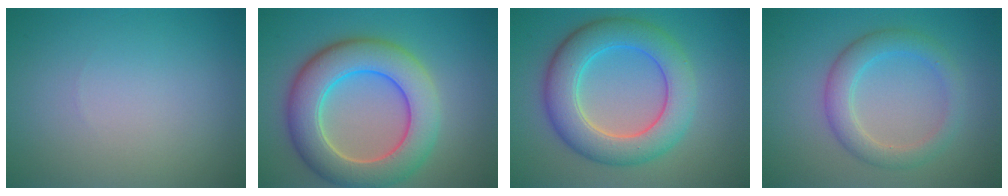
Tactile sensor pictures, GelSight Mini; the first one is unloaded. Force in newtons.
{"total": 8.9, "press": 8.9, "slide": 0.3}
{"total": 7.4, "press": 7.4, "slide": 0.0}
{"total": 3.5, "press": 3.5, "slide": 0.2}